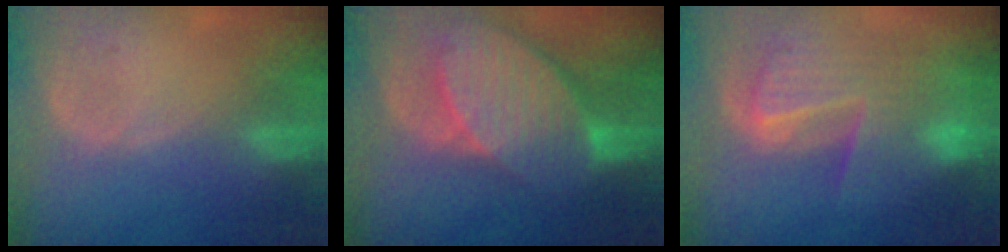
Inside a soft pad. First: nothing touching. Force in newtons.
{"total": 10.5, "press": 9.1, "slide": 5.1}
{"total": 9.9, "press": 8.5, "slide": 5.1}